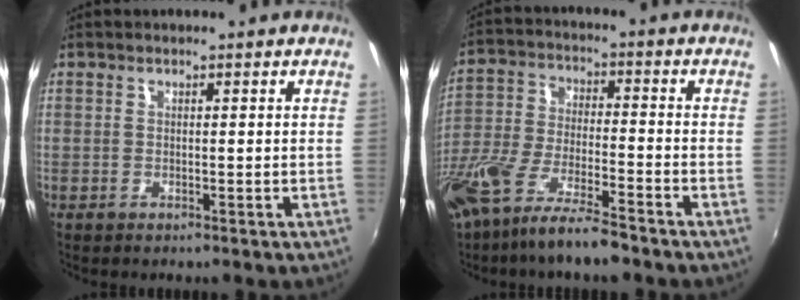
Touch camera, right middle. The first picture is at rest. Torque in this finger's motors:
{"motor_torque": [1.12, -1.02, 0.32, 0.21]}